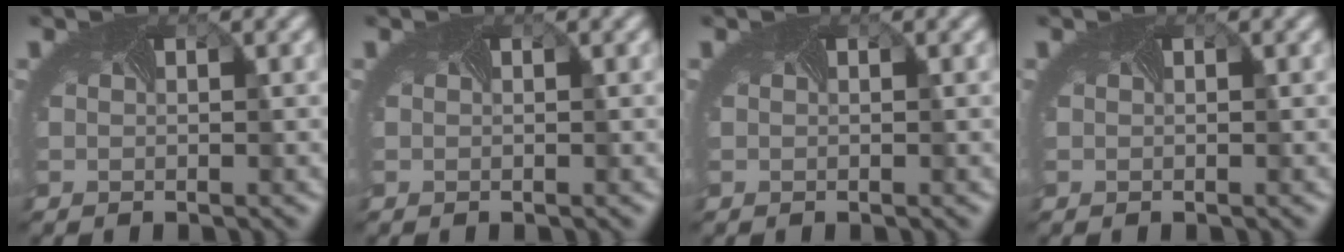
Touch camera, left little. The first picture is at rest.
{"total": 0.0}
{"total": 0.0}
{"total": 0.0}